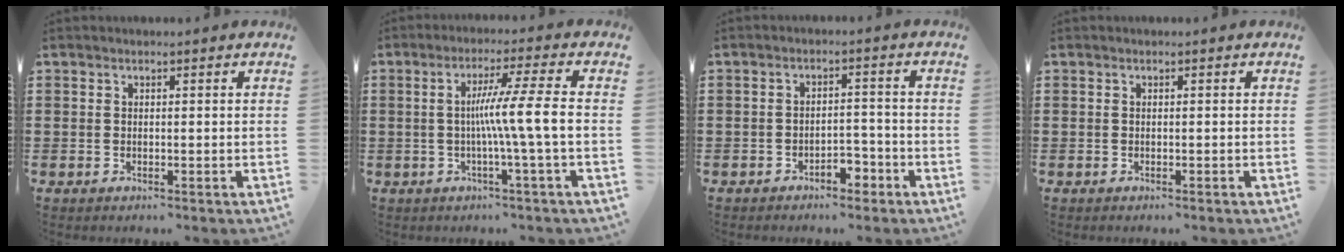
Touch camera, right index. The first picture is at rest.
{"total": 8.0, "force": [-0.9, -1.1, 7.8], "torque": [-0.140, -0.007, -0.024]}
{"total": 3.2, "force": [-2.5, 1.3, 1.4], "torque": [-0.026, 0.009, -0.050]}
{"total": 0.0}